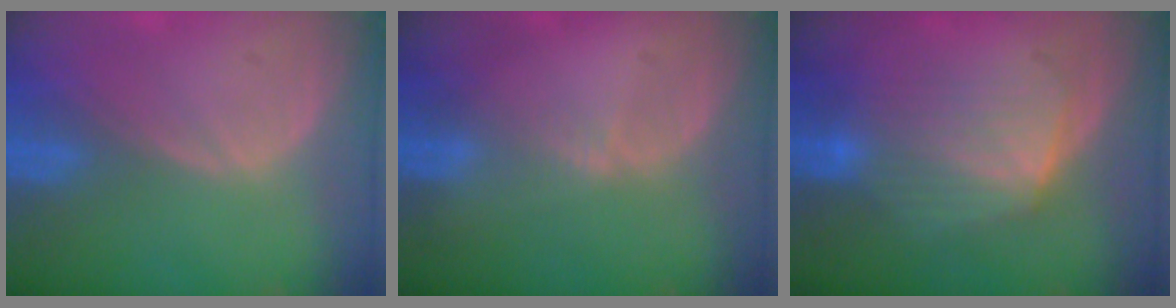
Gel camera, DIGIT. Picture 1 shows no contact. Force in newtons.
{"total": 0.8, "press": 0.8, "slide": 0.2}
{"total": 6.7, "press": 6.7, "slide": 0.7}